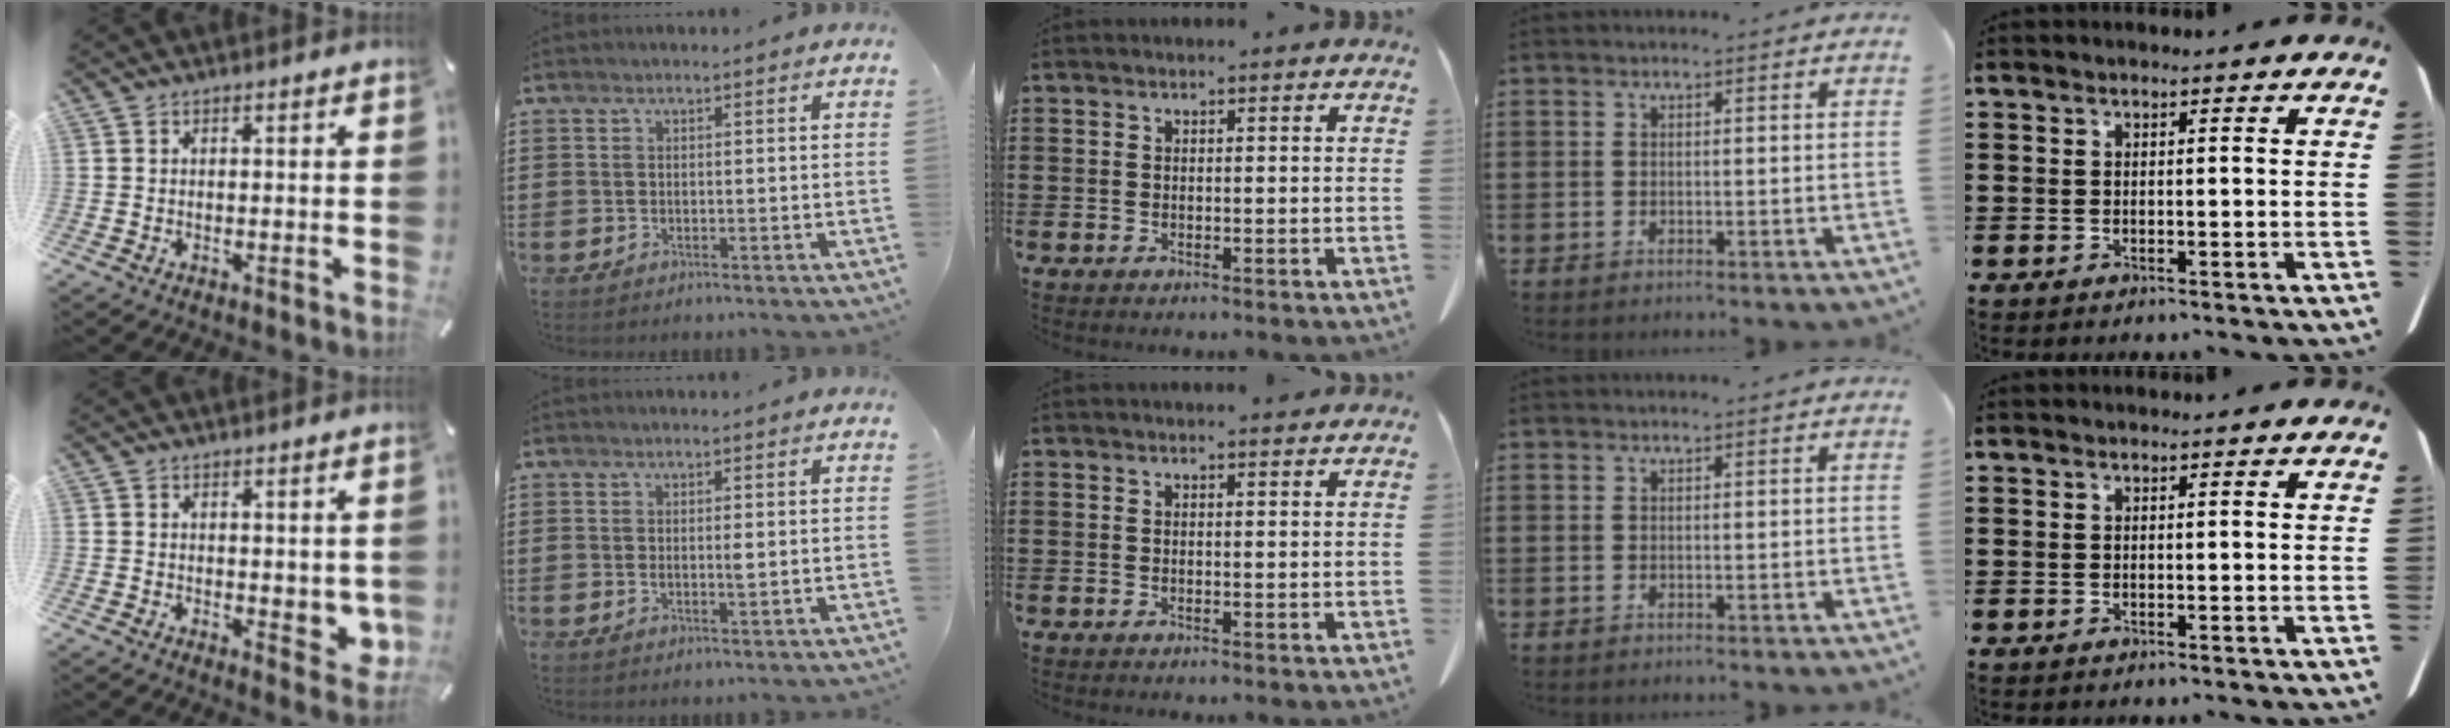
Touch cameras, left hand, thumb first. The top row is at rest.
{"thumb": {"total": 4.5, "force": [0.5, 2.6, 3.6], "torque": [-0.021, -0.011, 0.008]}, "index": {"total": 1.5, "force": [0.1, 0.3, 1.4], "torque": [-0.029, -0.001, 0.002]}, "middle": {"total": 1.0, "force": [1.0, 0.0, 0.4], "torque": [-0.009, -0.001, 0.018]}}